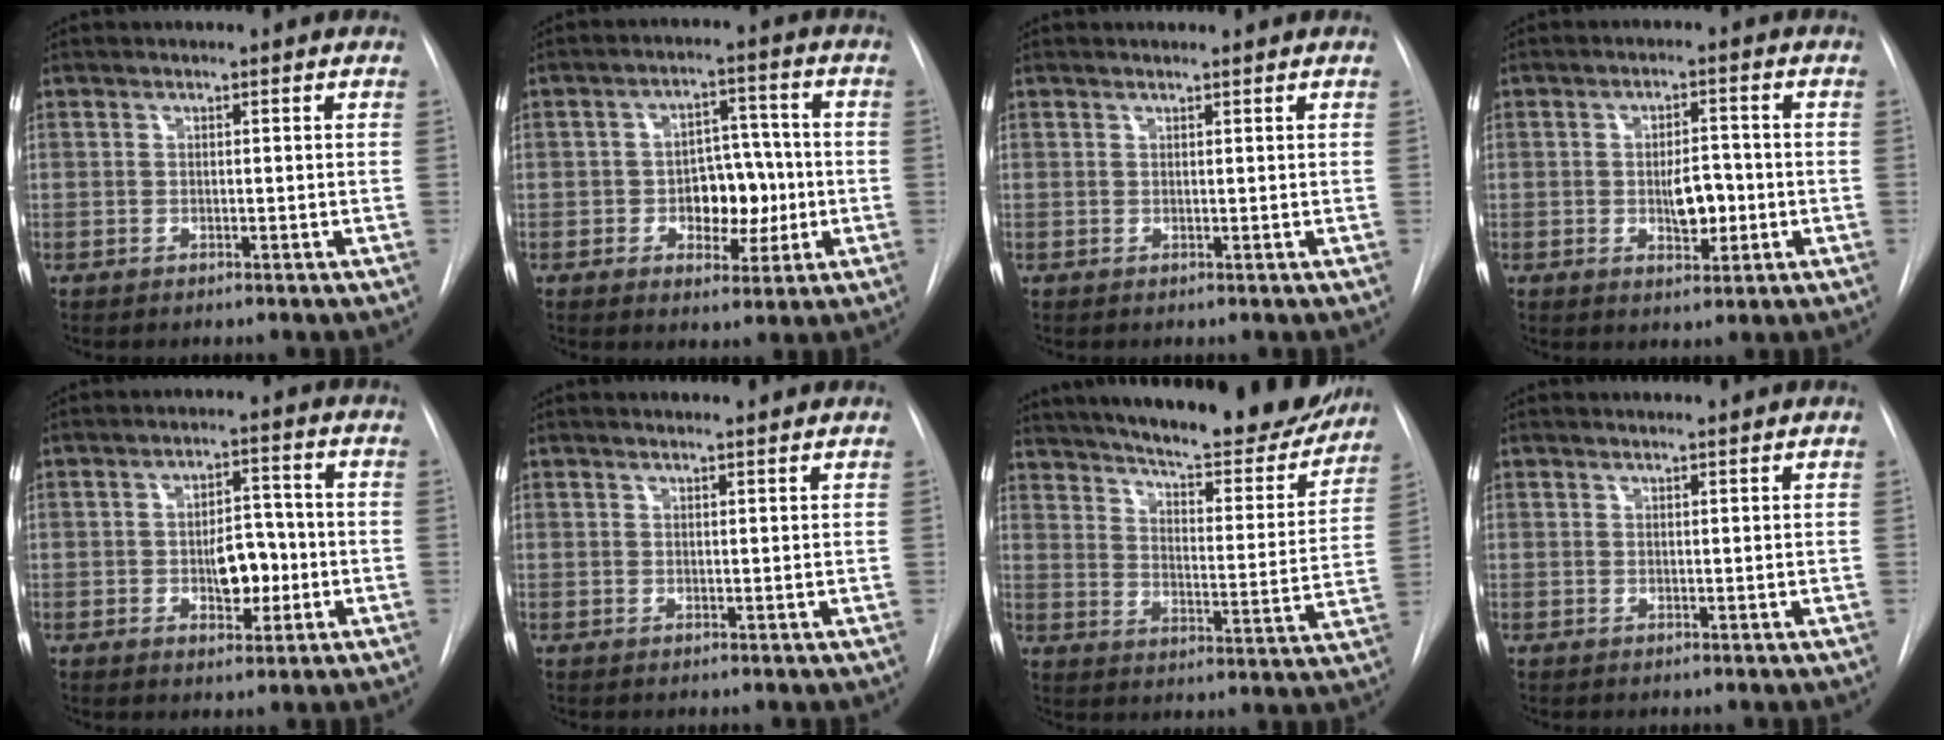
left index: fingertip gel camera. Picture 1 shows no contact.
{"total": 7.7, "force": [-1.2, 4.9, 5.9], "torque": [-0.079, 0.019, -0.013]}
{"total": 1.4, "force": [1.3, -0.1, 0.2], "torque": [-0.008, 0.010, 0.023]}
{"total": 5.0, "force": [-0.8, 2.3, 4.3], "torque": [-0.065, 0.000, -0.007]}
{"total": 6.0, "force": [-1.2, 3.2, 5.0], "torque": [-0.072, 0.009, -0.013]}
{"total": 3.4, "force": [3.3, 0.2, 0.9], "torque": [-0.018, 0.013, 0.040]}
{"total": 27.3, "force": [23.7, 5.3, 12.6], "torque": [-0.207, -0.043, 0.309]}
{"total": 2.3, "force": [2.2, -0.1, 0.5], "torque": [-0.010, 0.012, 0.030]}